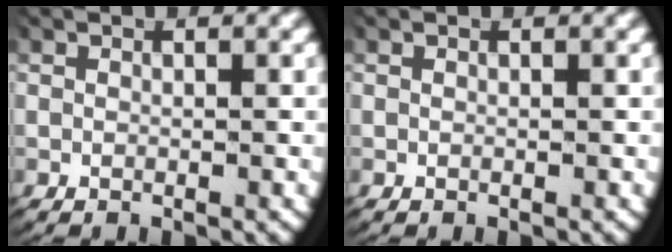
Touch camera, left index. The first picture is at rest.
{"total": 0.0}